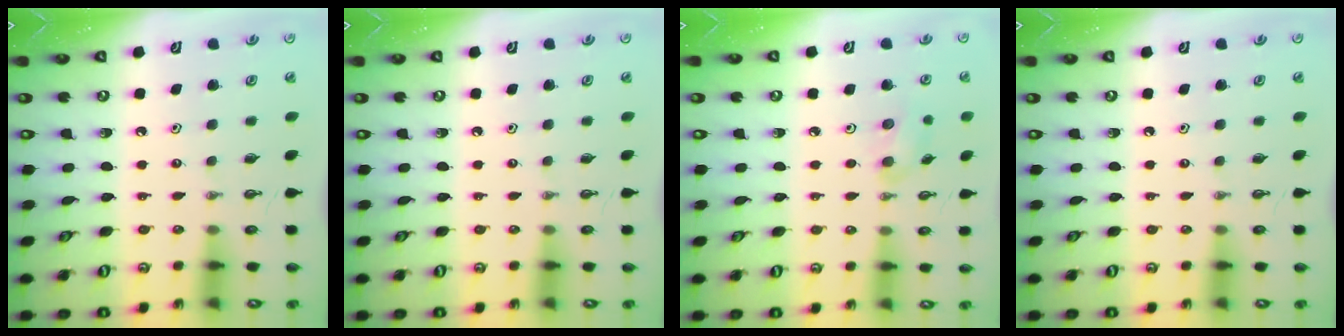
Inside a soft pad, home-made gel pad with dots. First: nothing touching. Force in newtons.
{"total": 0.0}
{"total": 5.7, "press": 5.5, "slide": 1.6}
{"total": 0.0}